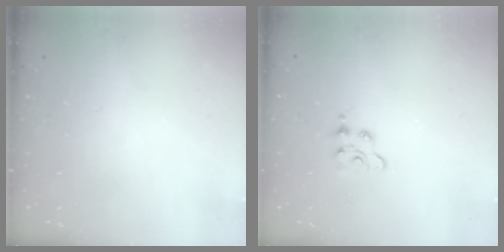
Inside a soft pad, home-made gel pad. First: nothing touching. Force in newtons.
{"total": 2.4, "press": 2.3, "slide": 0.5}